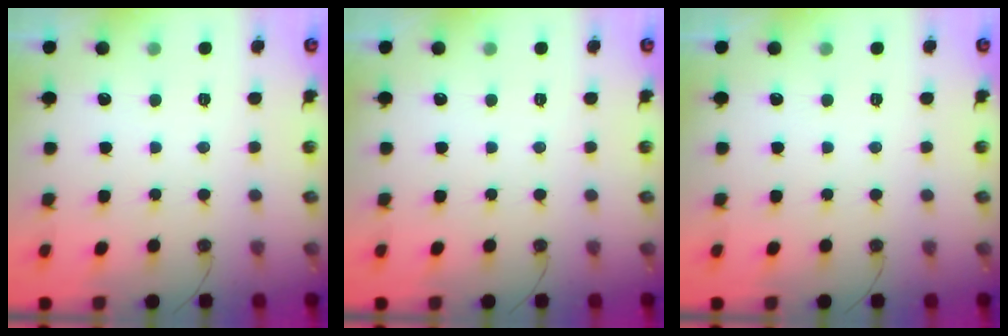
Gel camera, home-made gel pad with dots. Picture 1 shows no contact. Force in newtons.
{"total": 0.0}
{"total": 0.0}